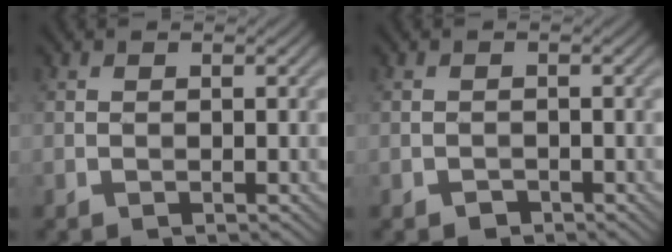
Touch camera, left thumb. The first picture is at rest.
{"total": 1.0, "force": [-0.7, 0.7, 0.2], "torque": [0.000, -0.002, -0.015]}